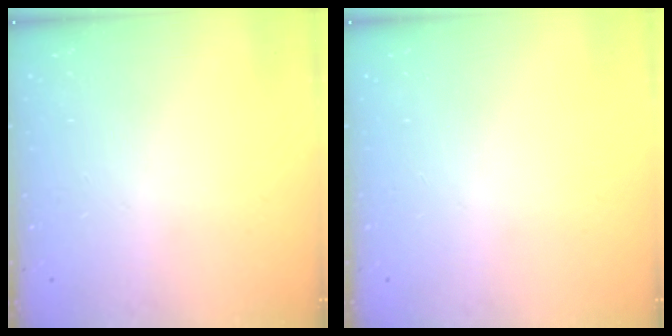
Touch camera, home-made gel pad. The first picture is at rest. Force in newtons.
{"total": 0.0}